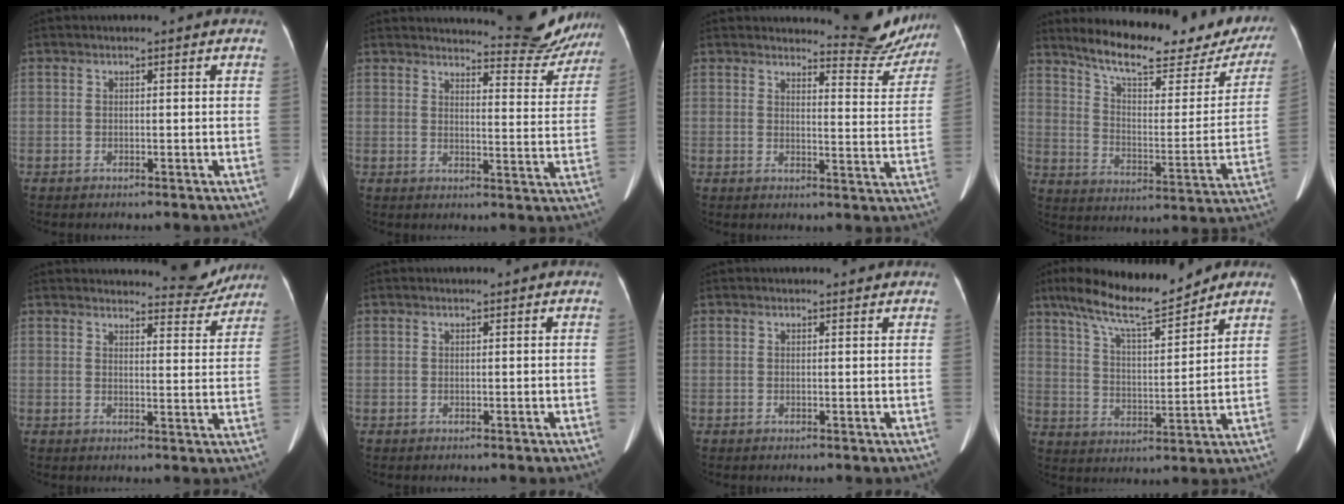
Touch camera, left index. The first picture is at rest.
{"total": 11.7, "force": [11.5, 1.2, 1.6], "torque": [-0.007, -0.046, 0.127]}
{"total": 9.3, "force": [9.2, 1.1, 0.7], "torque": [0.004, -0.045, 0.098]}
{"total": 24.6, "force": [20.8, 6.2, 11.6], "torque": [-0.165, -0.027, 0.272]}
{"total": 7.7, "force": [7.6, 1.2, 0.8], "torque": [0.002, -0.020, 0.083]}
{"total": 0.0}
{"total": 1.8, "force": [1.8, 0.4, 0.4], "torque": [-0.011, 0.004, 0.021]}
{"total": 13.6, "force": [10.9, 2.2, 7.8], "torque": [-0.139, 0.005, 0.188]}